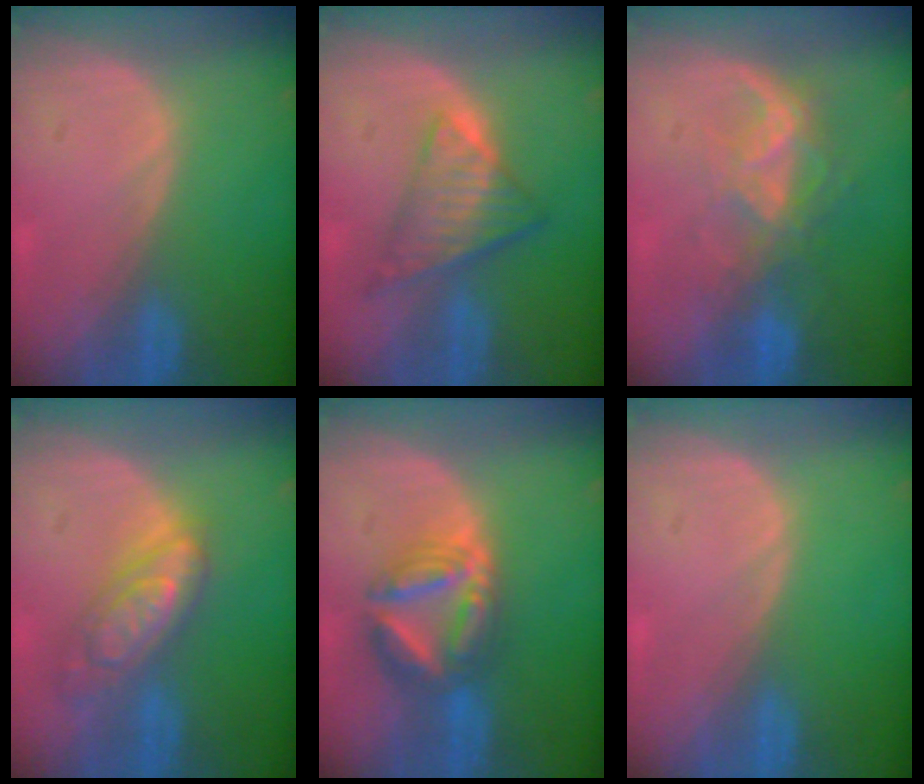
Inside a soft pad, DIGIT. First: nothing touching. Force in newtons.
{"total": 7.5, "press": 6.3, "slide": 4.0}
{"total": 6.8, "press": 6.2, "slide": 2.8}
{"total": 7.3, "press": 7.3, "slide": 0.5}
{"total": 7.6, "press": 7.6, "slide": 0.8}
{"total": 0.0}